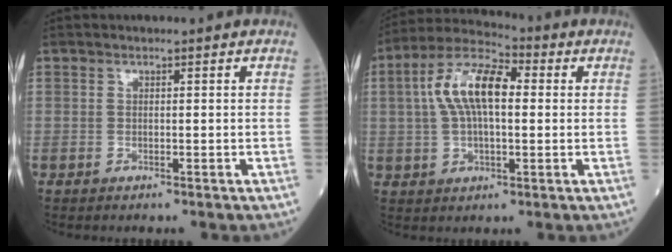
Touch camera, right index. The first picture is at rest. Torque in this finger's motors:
{"motor_torque": [1.25, 0.89, 0.30, 0.21]}